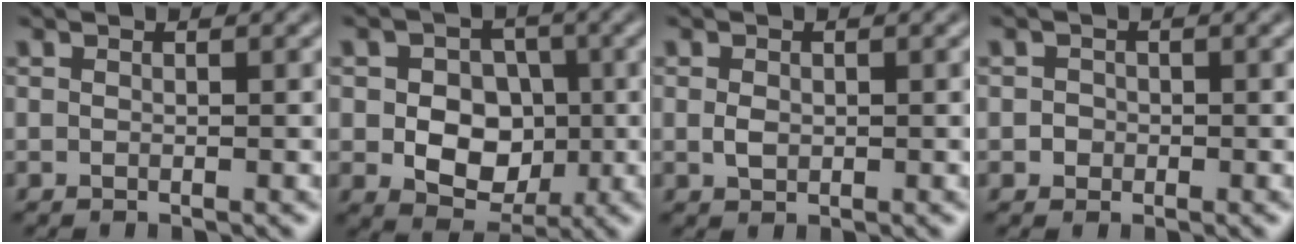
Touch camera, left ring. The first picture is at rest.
{"total": 6.3, "force": [-0.5, 4.9, 3.9], "torque": [-0.043, -0.001, -0.017]}
{"total": 1.3, "force": [0.1, 1.0, 0.8], "torque": [-0.018, -0.002, 0.002]}
{"total": 1.0, "force": [0.0, 1.0, 0.2], "torque": [0.005, -0.001, -0.004]}